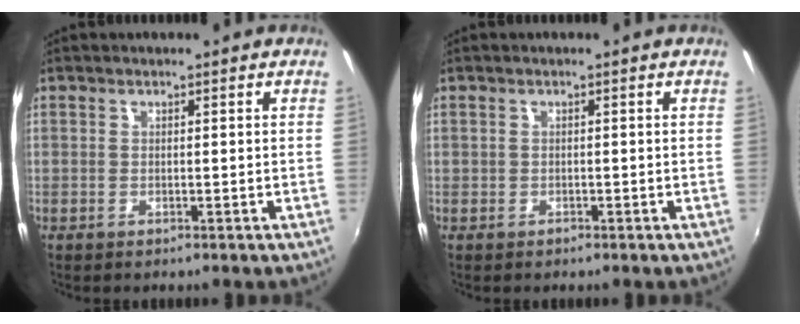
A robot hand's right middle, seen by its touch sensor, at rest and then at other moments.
{"total": 0.6, "force": [-0.4, 0.5, 0.0], "torque": [0.000, -0.003, -0.005]}